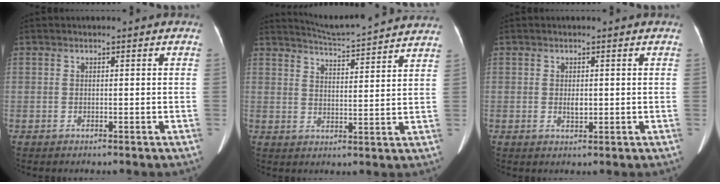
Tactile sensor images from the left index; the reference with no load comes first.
{"total": 14.9, "force": [14.4, -0.5, 4.0], "torque": [-0.074, -0.016, 0.187]}
{"total": 1.4, "force": [0.1, 0.8, 1.2], "torque": [-0.019, -0.004, 0.002]}